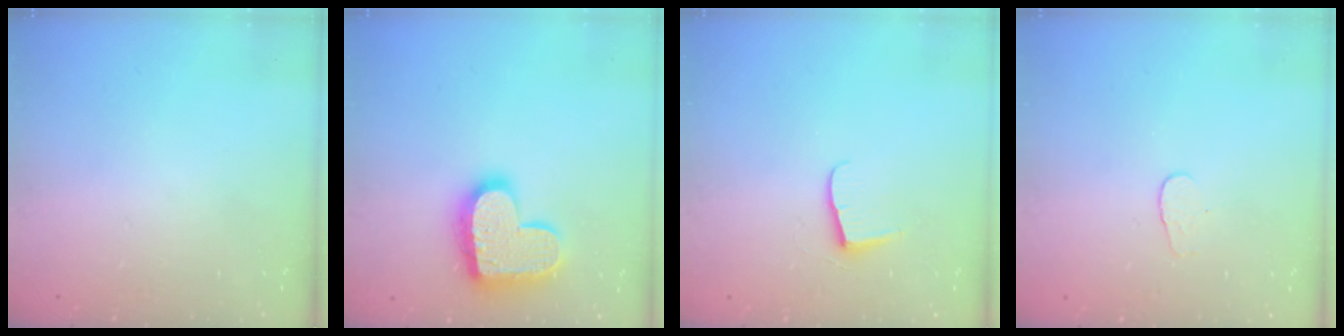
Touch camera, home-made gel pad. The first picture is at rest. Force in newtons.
{"total": 16.3, "press": 16.3, "slide": 1.3}
{"total": 6.2, "press": 6.2, "slide": 0.5}
{"total": 3.3, "press": 3.3, "slide": 0.3}